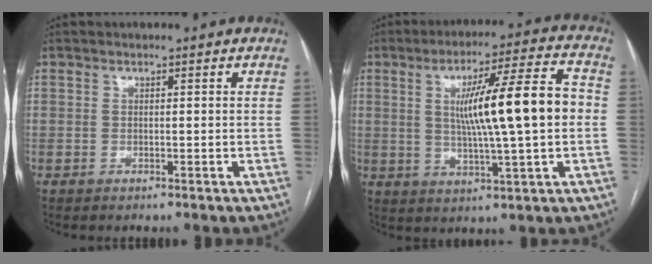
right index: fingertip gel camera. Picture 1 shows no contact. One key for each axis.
{"total": 14.7, "fx": 1.0, "fy": 0.5, "fz": 14.6, "tx": -0.235, "ty": 0.014, "tz": 0.018}